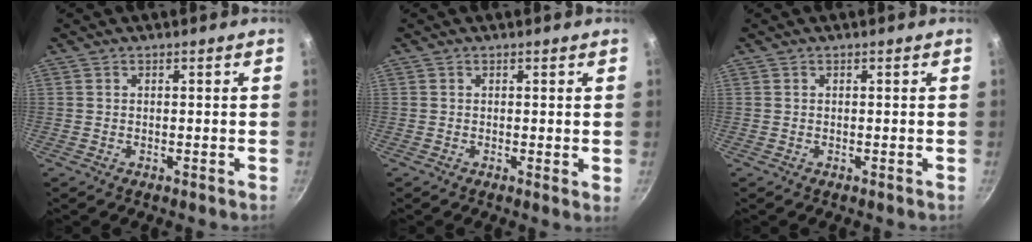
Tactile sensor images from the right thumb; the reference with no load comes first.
{"total": 0.9, "force": [0.3, 0.4, 0.8], "torque": [-0.012, -0.004, 0.001]}
{"total": 0.0}